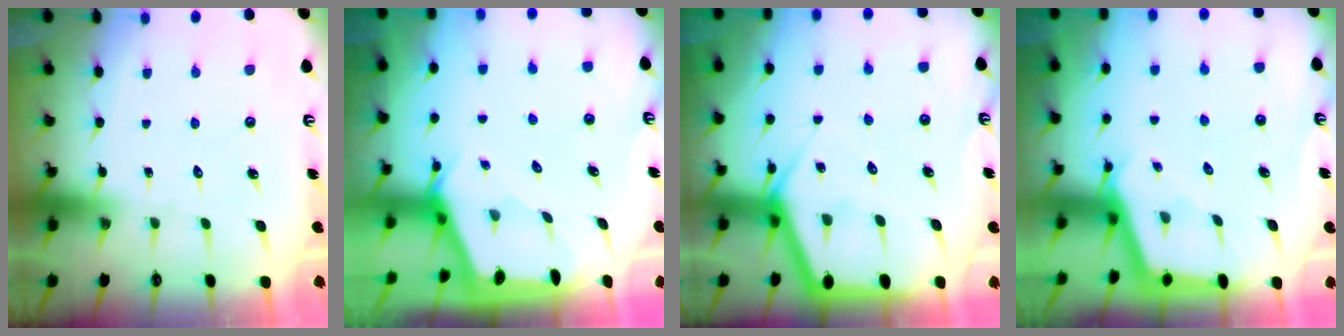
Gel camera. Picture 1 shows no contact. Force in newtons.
{"total": 2.4, "press": 2.4, "slide": 0.3}
{"total": 6.6, "press": 6.6, "slide": 0.4}
{"total": 2.8, "press": 2.8, "slide": 0.3}